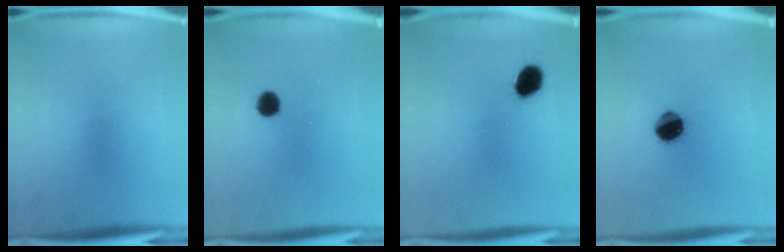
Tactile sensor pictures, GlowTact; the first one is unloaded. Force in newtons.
{"total": 2.8}
{"total": 5.6}
{"total": 8.3}